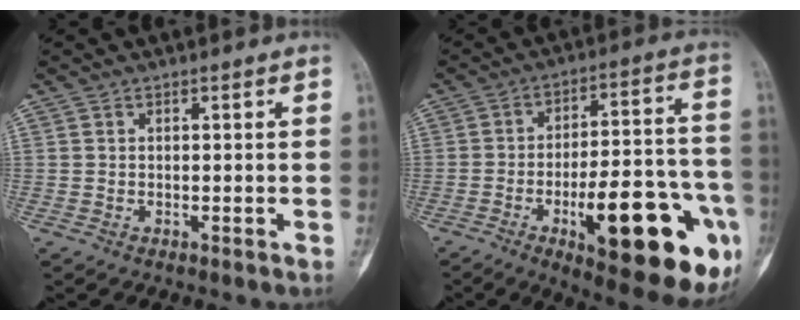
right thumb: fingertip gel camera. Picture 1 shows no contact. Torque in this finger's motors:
{"motor_torque": [1.39, 2.31, 1.95, -0.82, 0.23]}